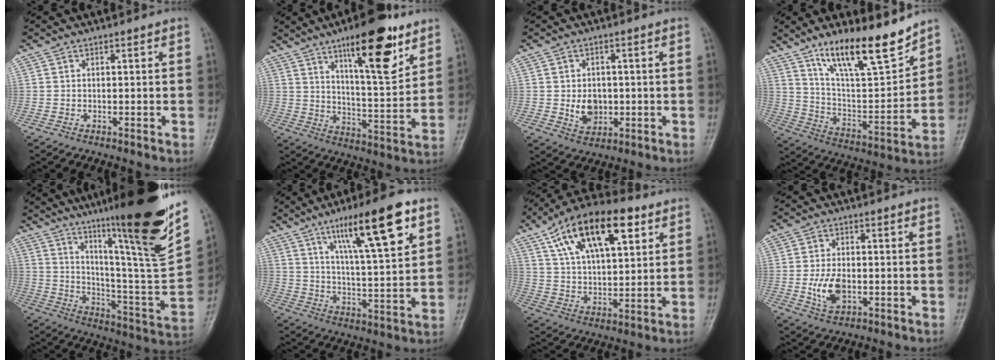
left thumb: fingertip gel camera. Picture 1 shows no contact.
{"total": 16.4, "force": [9.6, 4.6, 12.5], "torque": [-0.164, -0.056, 0.154]}
{"total": 5.6, "force": [-0.4, 4.3, 3.5], "torque": [-0.037, -0.002, 0.001]}
{"total": 17.4, "force": [12.7, 4.2, 11.1], "torque": [-0.156, -0.078, 0.229]}
{"total": 29.5, "force": [18.3, 3.2, 22.9], "torque": [-0.328, -0.083, 0.285]}
{"total": 16.5, "force": [8.6, 3.1, 13.7], "torque": [-0.213, -0.033, 0.144]}
{"total": 19.4, "force": [9.2, 8.9, 14.6], "torque": [-0.224, -0.012, 0.159]}
{"total": 6.2, "force": [-1.2, 3.6, 4.8], "torque": [-0.091, 0.000, -0.019]}